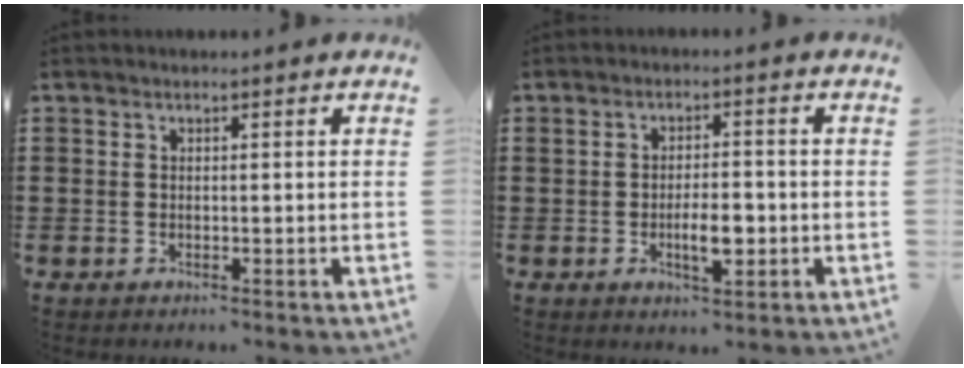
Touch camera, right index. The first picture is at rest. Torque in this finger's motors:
{"motor_torque": [0.26, 0.13, 0.41, 0.05]}